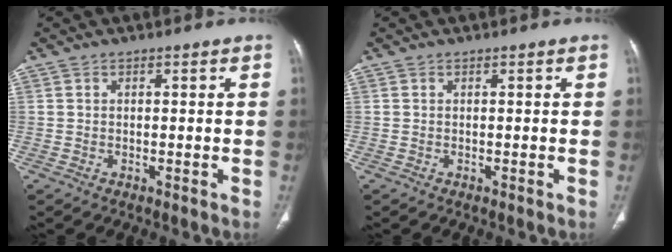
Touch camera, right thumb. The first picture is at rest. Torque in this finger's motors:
{"motor_torque": [-0.02, -0.10, 0.23, 0.19, -0.02]}